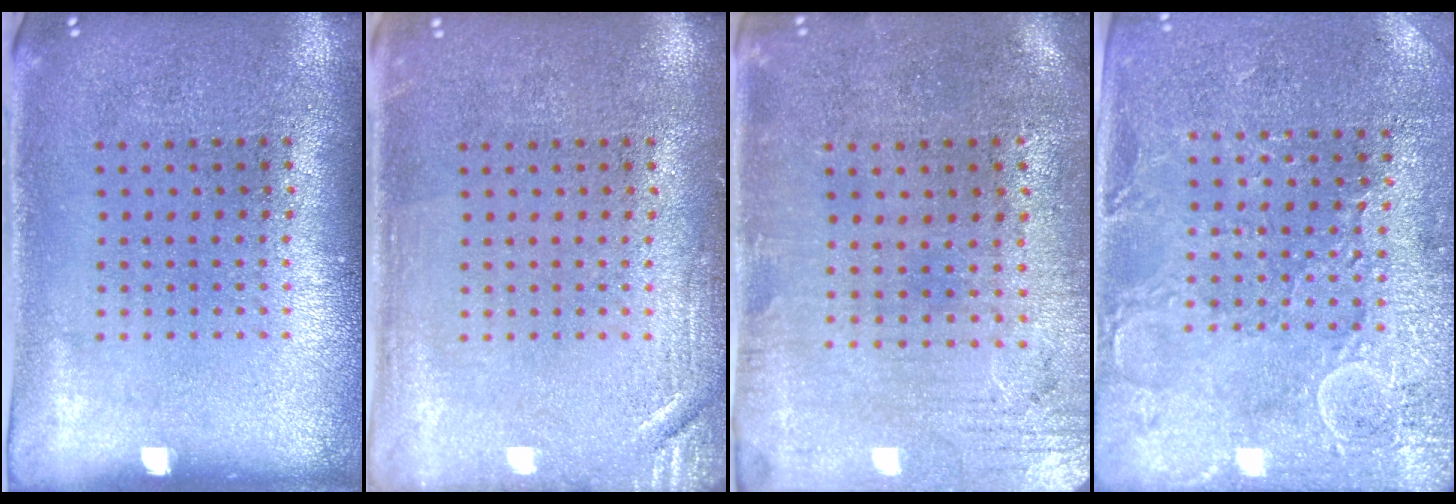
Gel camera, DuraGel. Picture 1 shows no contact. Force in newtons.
{"total": 1.8, "press": 1.8, "slide": 0.3}
{"total": 0.5, "press": 0.2, "slide": 0.5}
{"total": 2.9, "press": 2.8, "slide": 0.4}